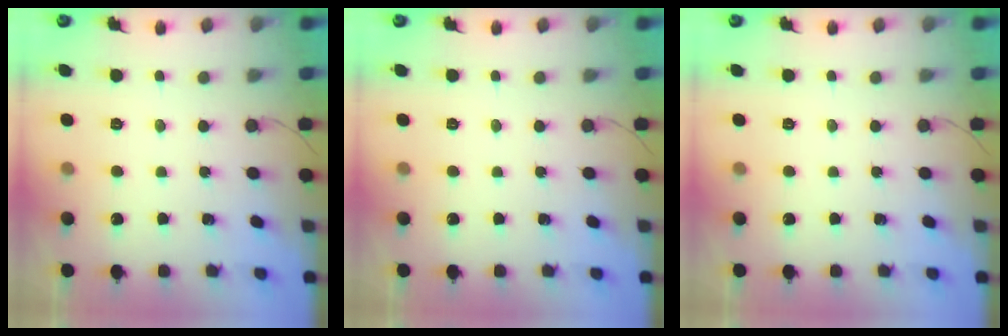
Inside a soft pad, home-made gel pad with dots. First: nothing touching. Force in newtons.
{"total": 0.0}
{"total": 0.0}